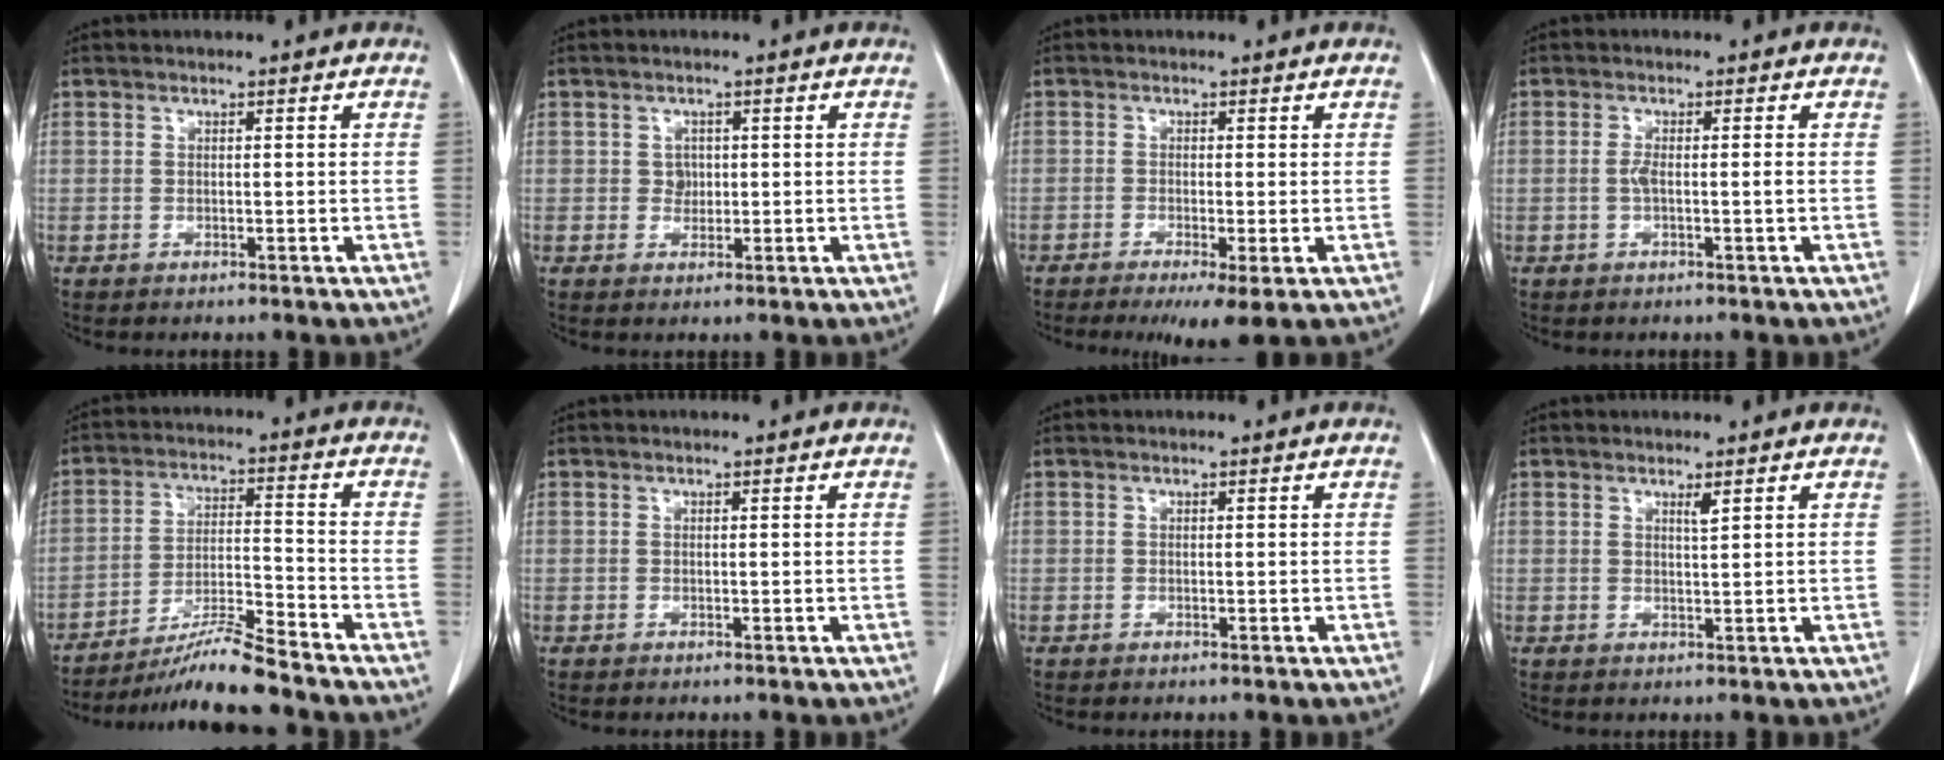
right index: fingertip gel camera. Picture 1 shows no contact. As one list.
[{"total": 1.7, "force": [0.2, 1.5, 0.7], "torque": [-0.010, 0.001, 0.005]}, {"total": 4.7, "force": [-2.4, 0.6, 4.0], "torque": [-0.058, -0.014, -0.035]}, {"total": 2.0, "force": [-0.4, 0.1, 2.0], "torque": [-0.039, 0.000, -0.007]}, {"total": 9.8, "force": [-8.6, -1.0, 4.4], "torque": [-0.077, -0.011, -0.155]}, {"total": 0.0}, {"total": 0.0}, {"total": 1.1, "force": [0.8, -0.1, 0.8], "torque": [-0.016, -0.007, 0.013]}]